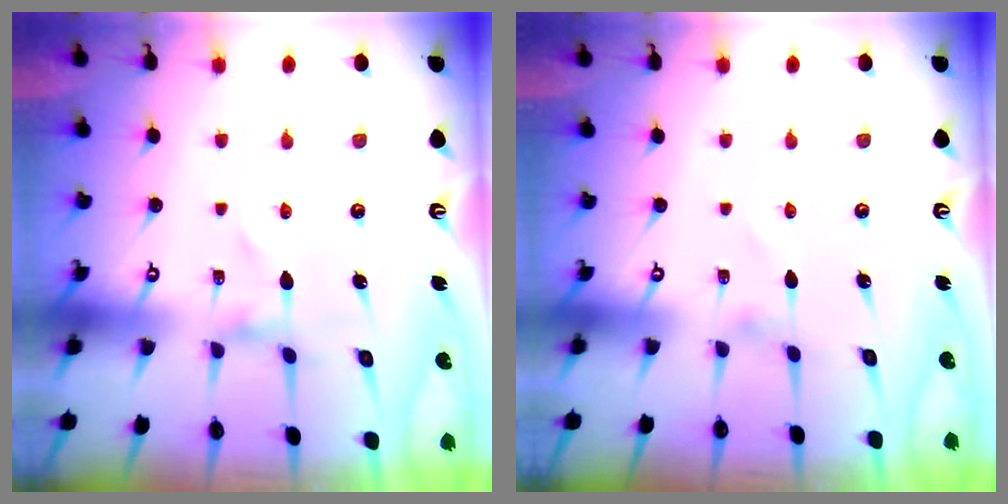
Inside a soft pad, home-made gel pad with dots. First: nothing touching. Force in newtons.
{"total": 0.5, "press": 0.5, "slide": 0.1}